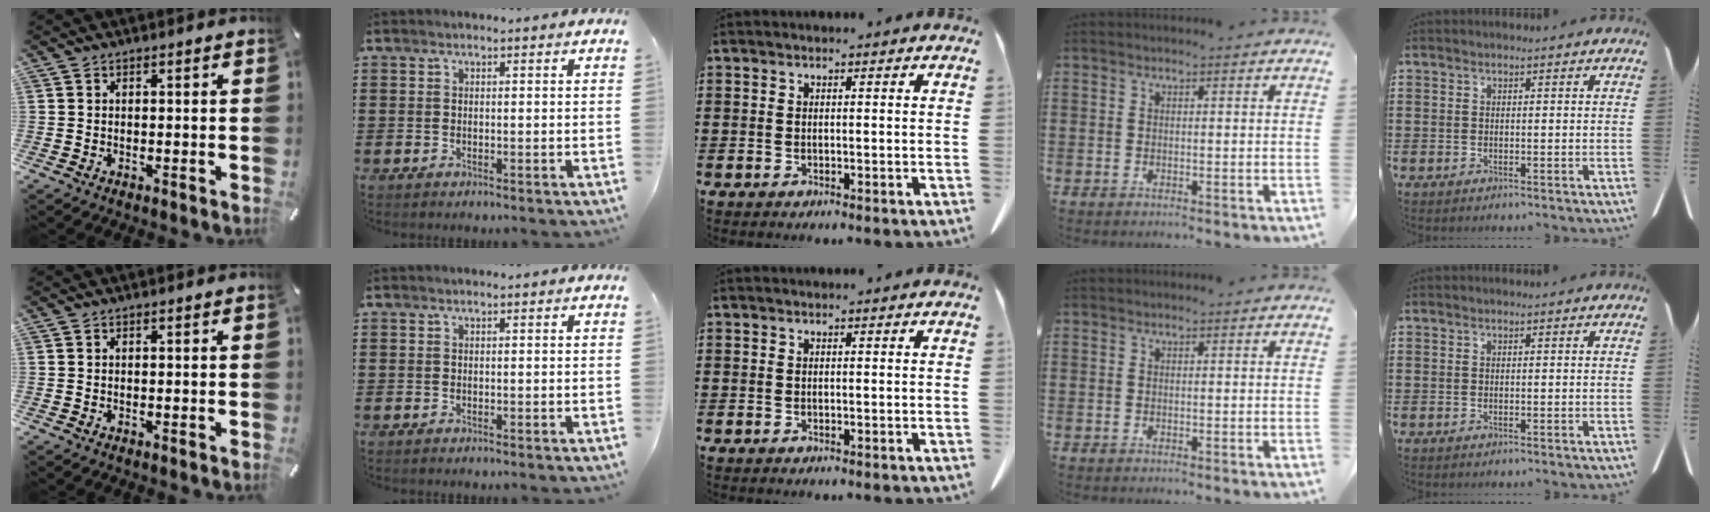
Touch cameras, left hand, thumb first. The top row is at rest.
{}